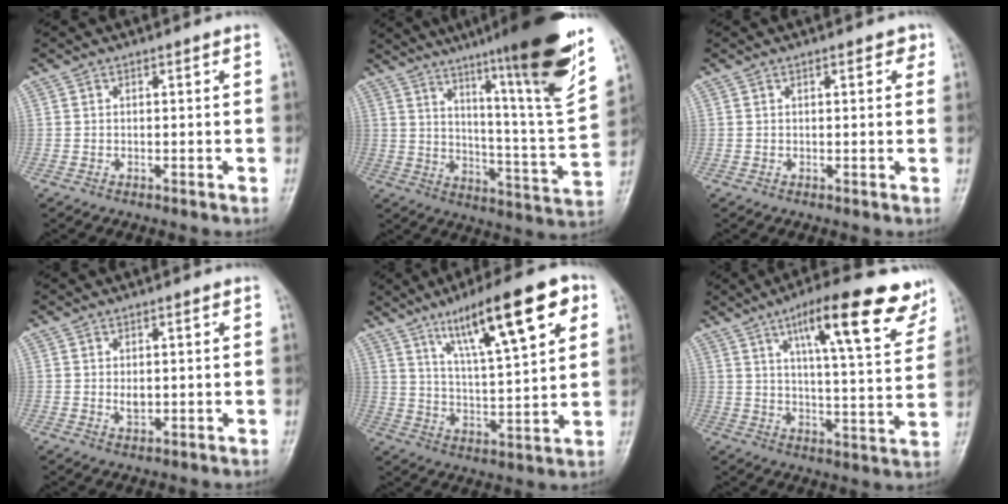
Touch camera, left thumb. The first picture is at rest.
{"total": 24.3, "force": [15.9, 0.9, 18.3], "torque": [-0.249, -0.080, 0.238]}
{"total": 2.0, "force": [1.0, 1.0, 1.4], "torque": [-0.009, 0.000, 0.009]}
{"total": 2.1, "force": [0.3, 1.2, 1.7], "torque": [-0.024, -0.005, 0.008]}
{"total": 18.6, "force": [9.3, 4.5, 15.5], "torque": [-0.224, -0.023, 0.152]}
{"total": 18.4, "force": [10.7, 4.7, 14.2], "torque": [-0.173, -0.037, 0.157]}